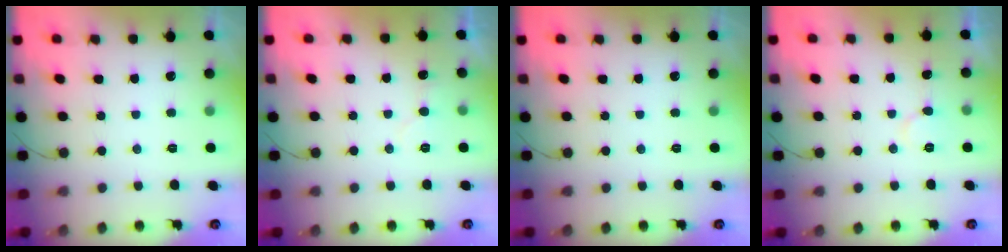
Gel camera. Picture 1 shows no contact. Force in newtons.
{"total": 4.3, "press": 4.2, "slide": 0.4}
{"total": 0.0}
{"total": 4.9, "press": 4.9, "slide": 0.5}